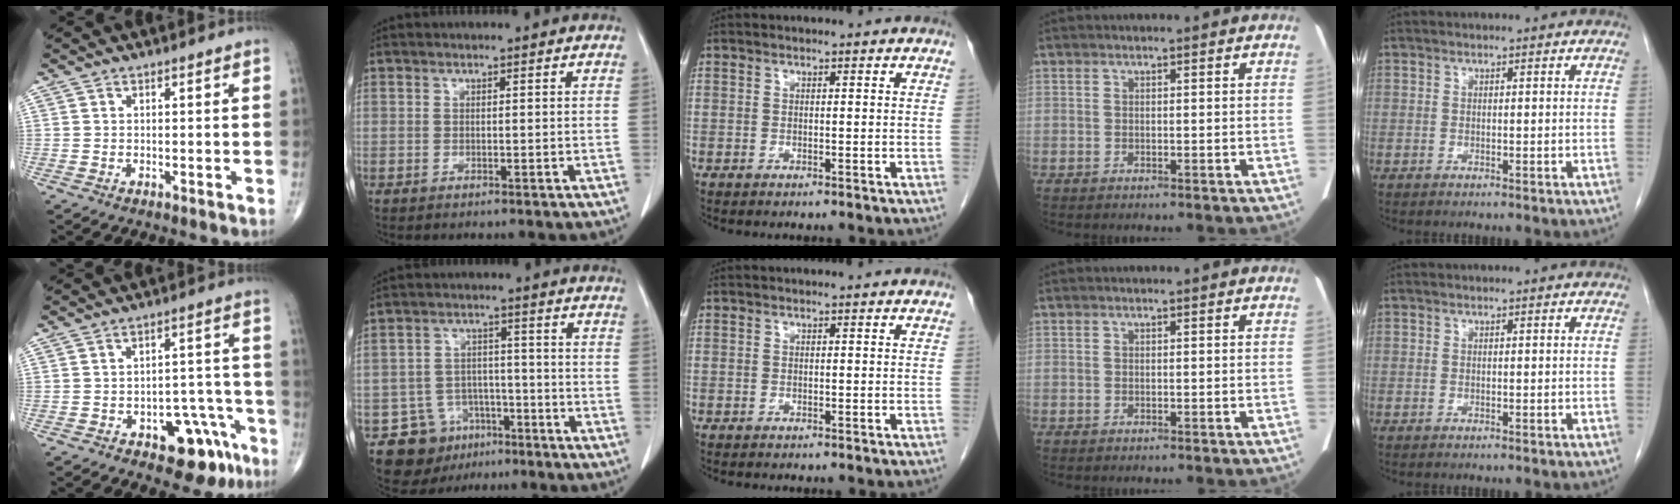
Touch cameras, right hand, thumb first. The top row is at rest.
{"thumb": {"total": 11.2, "force": [-6.2, 5.7, 7.4], "torque": [-0.056, 0.050, -0.075]}, "index": {"total": 11.4, "force": [-6.5, 8.5, 3.7], "torque": [-0.059, 0.039, -0.094]}}